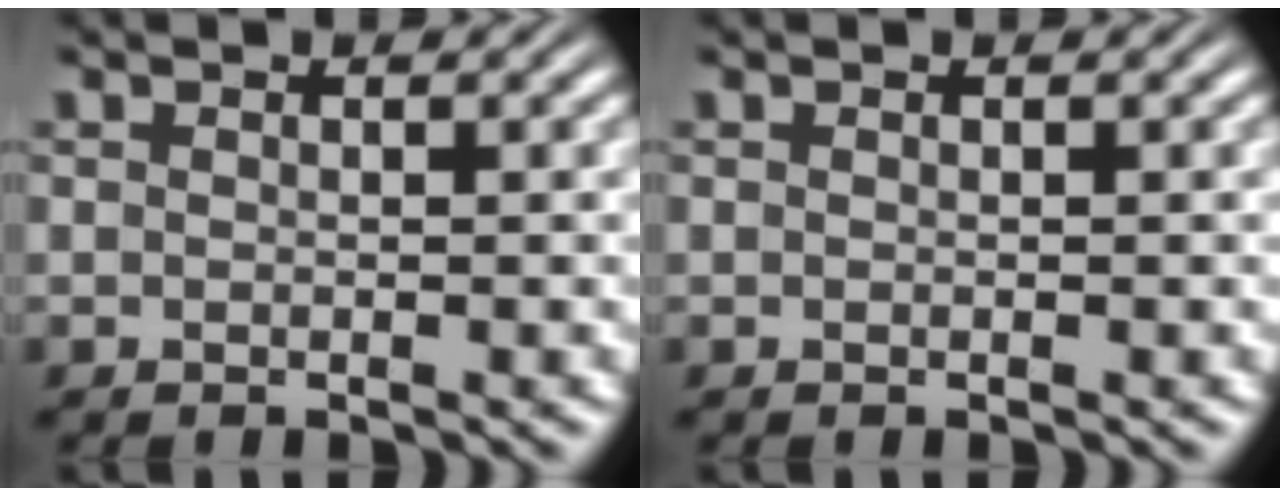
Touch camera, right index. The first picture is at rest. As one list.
[{"total": 0.0}]